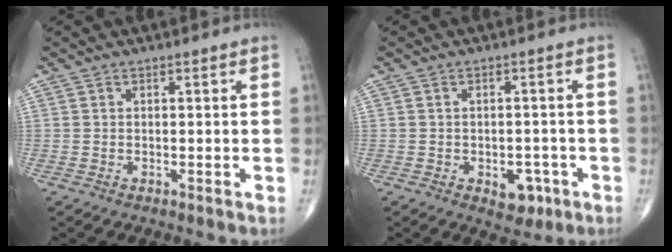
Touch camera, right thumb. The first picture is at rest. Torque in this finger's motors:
{"motor_torque": [0.71, 0.69, 0.13, -0.35, -0.03]}